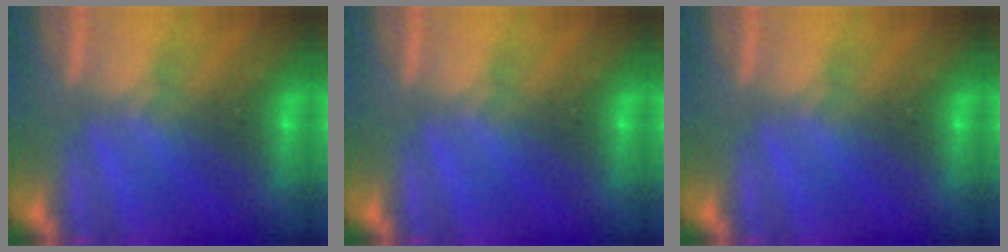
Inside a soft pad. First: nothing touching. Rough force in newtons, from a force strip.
{"total": 0.0}
{"total": 0.0}